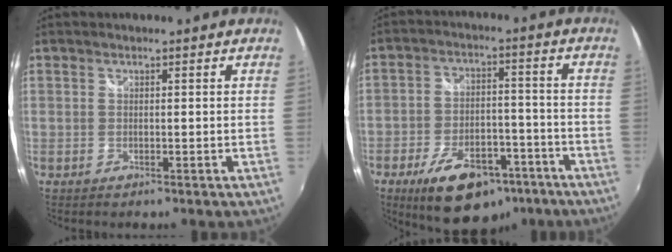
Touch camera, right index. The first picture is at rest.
{"total": 16.6, "force": [-10.4, 8.3, 9.9], "torque": [-0.180, 0.007, -0.148]}